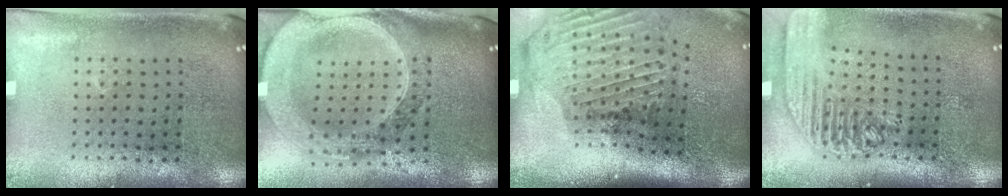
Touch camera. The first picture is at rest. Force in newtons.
{"total": 3.1, "press": 2.6, "slide": 1.7}
{"total": 3.0, "press": 2.2, "slide": 2.1}
{"total": 2.1, "press": 1.8, "slide": 1.1}